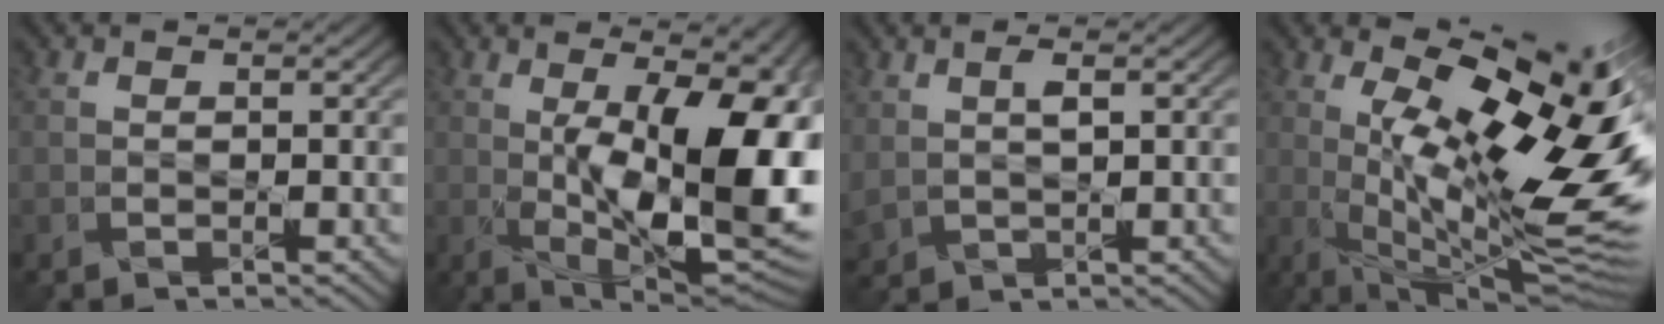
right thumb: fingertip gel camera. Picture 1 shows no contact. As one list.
[{"total": 14.6, "force": [0.3, 5.5, 13.5], "torque": [-0.209, -0.015, 0.019]}, {"total": 2.0, "force": [1.0, 1.2, 1.2], "torque": [-0.040, -0.001, 0.028]}, {"total": 18.8, "force": [2.2, 6.9, 17.3], "torque": [-0.272, -0.008, 0.040]}]